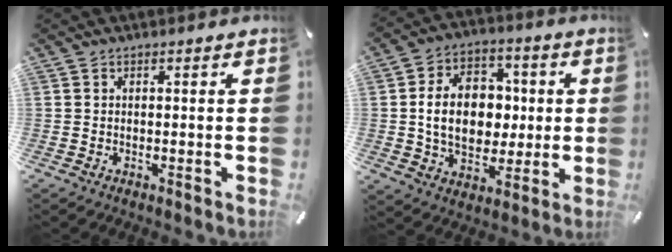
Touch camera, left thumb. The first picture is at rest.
{"total": 15.4, "force": [0.5, 11.9, 9.7], "torque": [-0.177, 0.013, 0.010]}